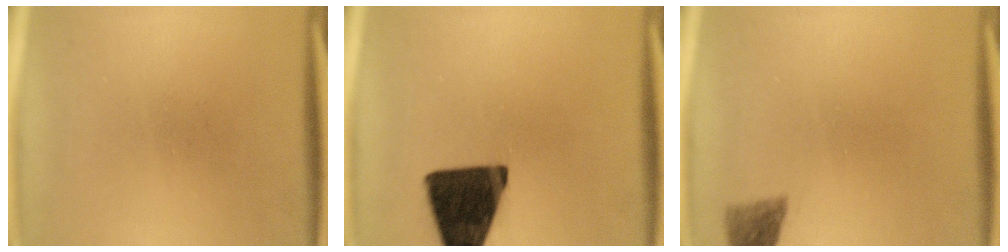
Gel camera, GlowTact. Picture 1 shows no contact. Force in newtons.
{"total": 16.0}
{"total": 2.8}